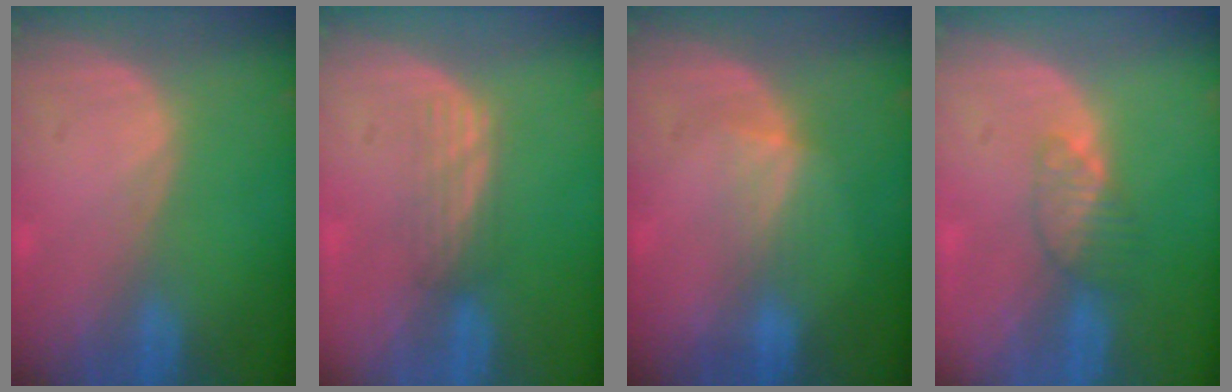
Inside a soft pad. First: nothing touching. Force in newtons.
{"total": 3.1, "press": 2.5, "slide": 1.7}
{"total": 2.7, "press": 2.4, "slide": 1.2}
{"total": 3.5, "press": 3.2, "slide": 1.4}